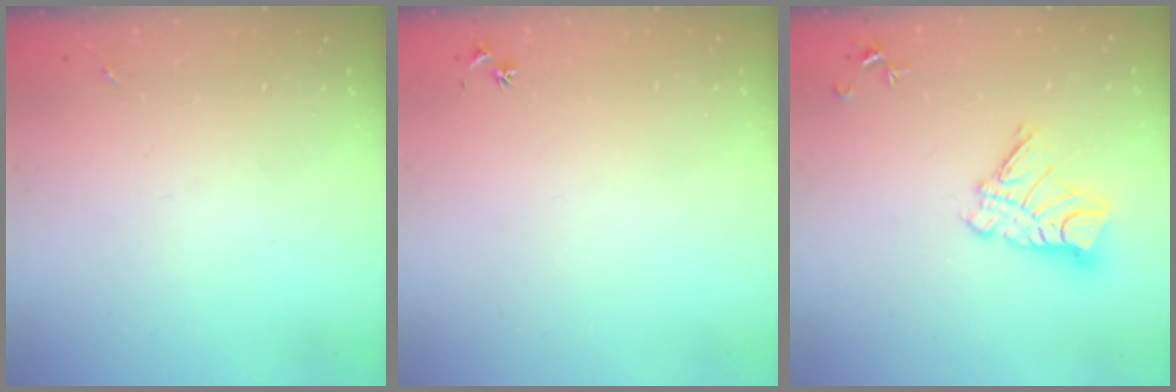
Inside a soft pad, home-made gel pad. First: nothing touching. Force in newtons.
{"total": 2.5, "press": 2.5, "slide": 0.3}
{"total": 11.1, "press": 11.0, "slide": 1.1}